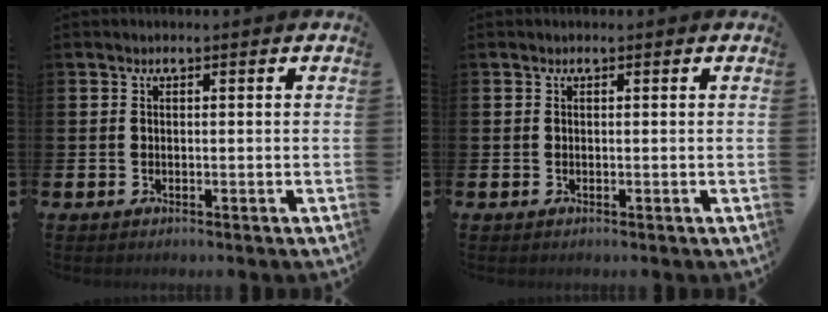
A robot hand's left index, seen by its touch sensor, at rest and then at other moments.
{"total": 0.0}